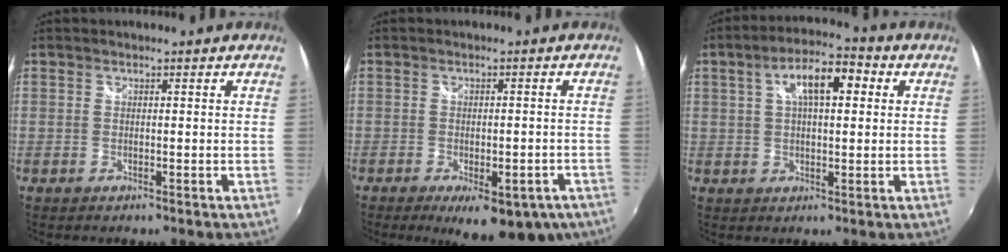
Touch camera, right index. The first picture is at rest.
{"total": 13.9, "force": [-9.0, 5.2, 9.2], "torque": [-0.137, -0.026, -0.108]}
{"total": 9.6, "force": [2.7, 3.9, 8.3], "torque": [-0.138, 0.027, 0.042]}